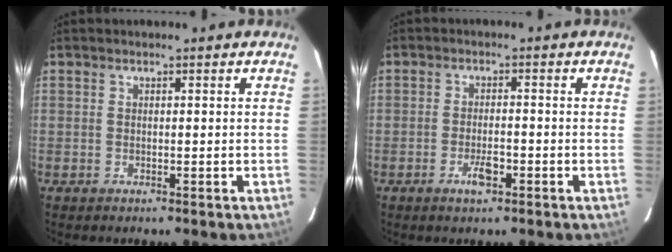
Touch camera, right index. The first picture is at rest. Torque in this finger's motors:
{"motor_torque": [0.38, -0.03, 0.05, 0.05]}